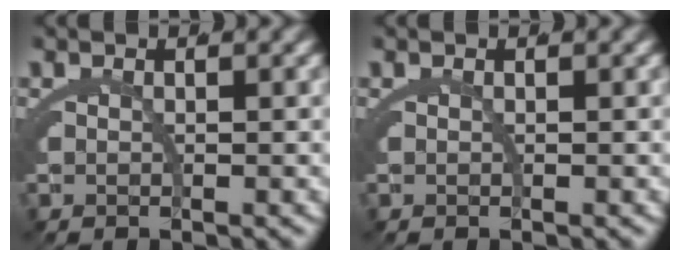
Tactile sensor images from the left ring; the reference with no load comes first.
{"total": 0.0}